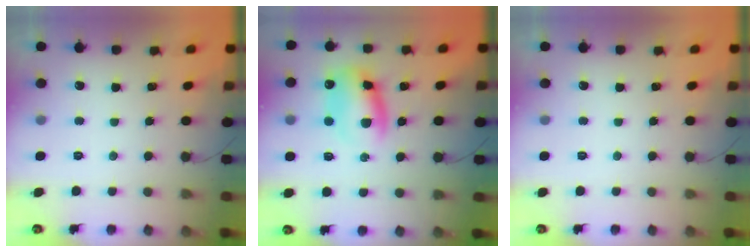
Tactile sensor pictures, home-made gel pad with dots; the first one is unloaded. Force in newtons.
{"total": 11.5, "press": 11.3, "slide": 1.7}
{"total": 0.0}